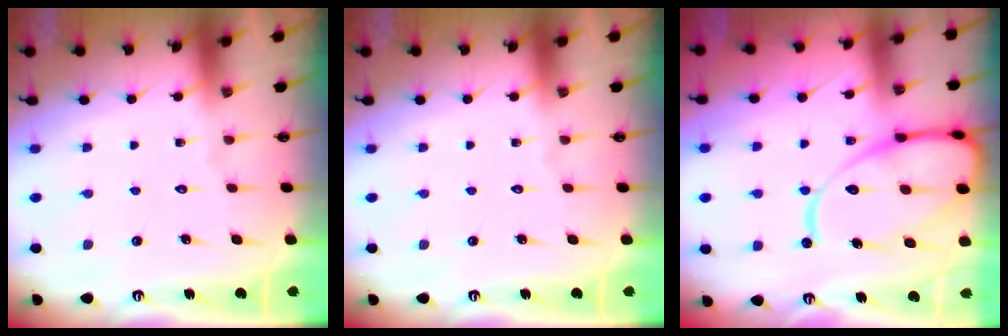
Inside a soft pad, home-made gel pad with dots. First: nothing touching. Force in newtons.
{"total": 0.0}
{"total": 17.4, "press": 17.3, "slide": 2.0}